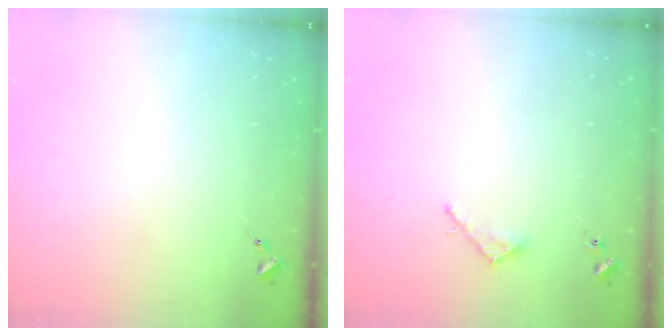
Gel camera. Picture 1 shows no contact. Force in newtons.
{"total": 3.3, "press": 3.3, "slide": 0.3}